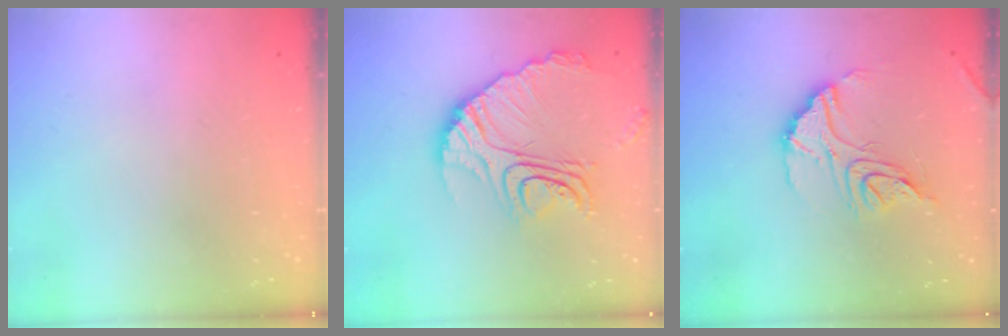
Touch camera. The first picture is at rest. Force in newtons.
{"total": 18.0, "press": 17.9, "slide": 1.5}
{"total": 15.7, "press": 15.6, "slide": 1.6}